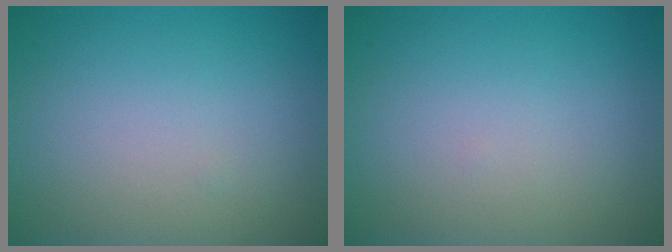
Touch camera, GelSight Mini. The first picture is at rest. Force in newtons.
{"total": 0.0}